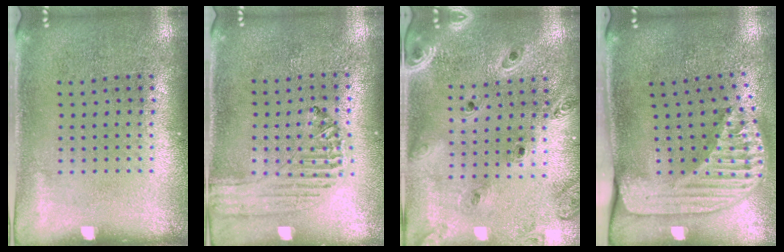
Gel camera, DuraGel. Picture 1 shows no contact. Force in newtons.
{"total": 0.5, "press": 0.5, "slide": 0.2}
{"total": 1.4, "press": 1.4, "slide": 0.1}
{"total": 2.5, "press": 1.8, "slide": 1.7}